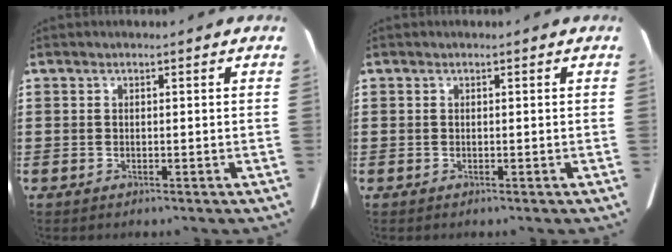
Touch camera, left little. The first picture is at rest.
{"total": 0.0}